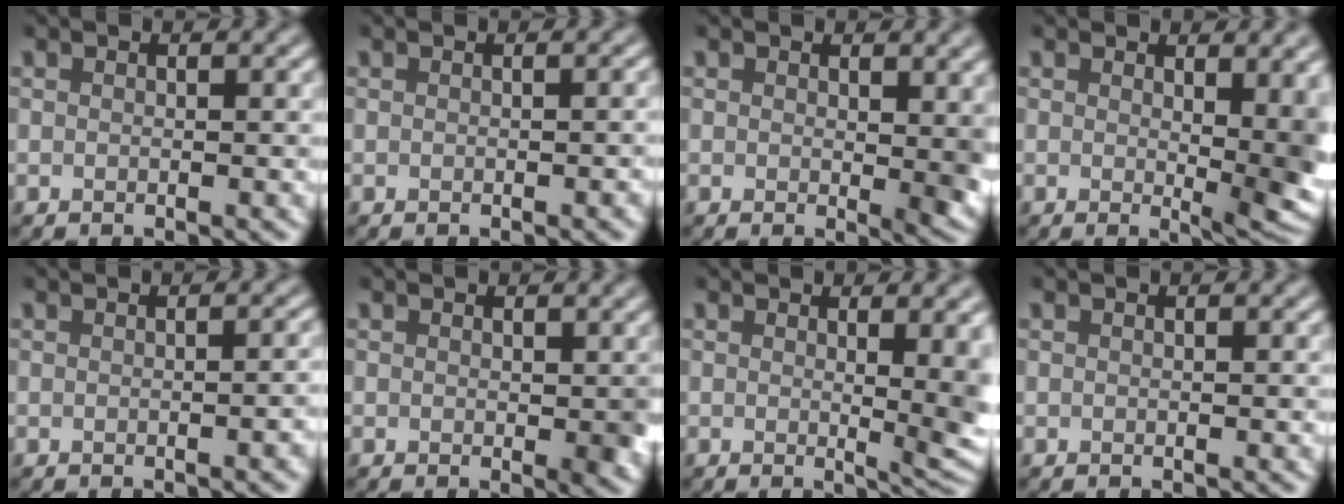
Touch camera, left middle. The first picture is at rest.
{"total": 0.6, "force": [-0.3, 0.2, 0.5], "torque": [-0.010, -0.003, -0.002]}
{"total": 3.6, "force": [1.1, 1.7, 3.0], "torque": [-0.032, -0.007, 0.018]}
{"total": 7.5, "force": [1.3, 2.8, 6.8], "torque": [-0.074, -0.016, 0.030]}
{"total": 2.0, "force": [-0.5, 0.5, 1.8], "torque": [-0.012, 0.000, 0.001]}
{"total": 1.5, "force": [0.3, 0.9, 1.2], "torque": [-0.014, -0.005, 0.006]}
{"total": 6.0, "force": [1.0, 2.1, 5.5], "torque": [-0.048, -0.011, 0.020]}
{"total": 0.0}